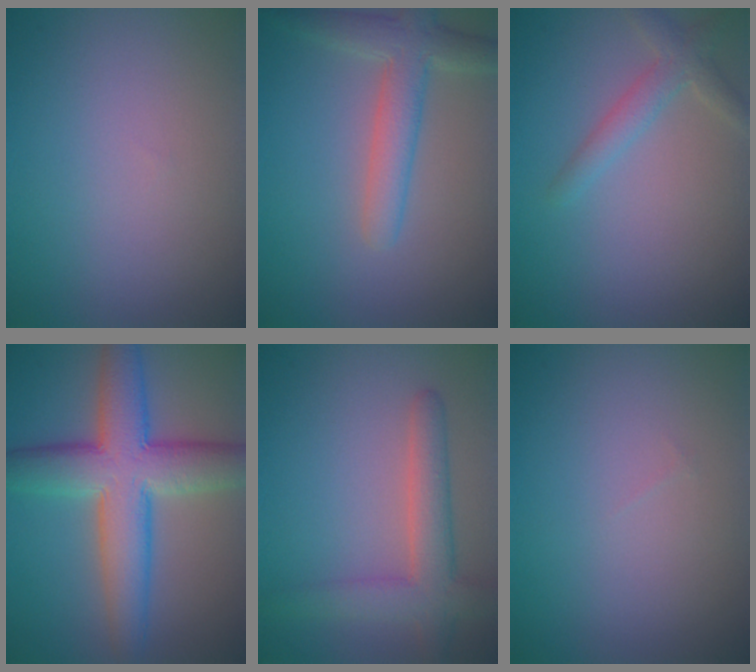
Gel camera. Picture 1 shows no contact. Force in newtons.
{"total": 4.0, "press": 4.0, "slide": 0.1}
{"total": 2.3, "press": 2.3, "slide": 0.0}
{"total": 9.1, "press": 9.1, "slide": 0.4}
{"total": 4.3, "press": 4.3, "slide": 0.3}
{"total": 0.0}